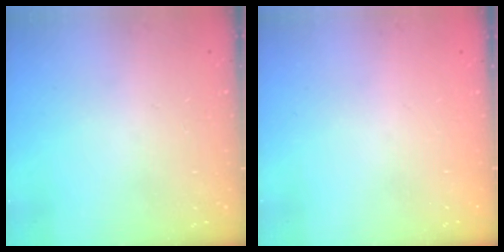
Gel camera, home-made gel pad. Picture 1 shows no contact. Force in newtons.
{"total": 0.0}